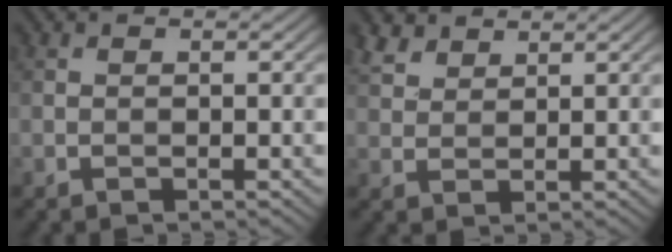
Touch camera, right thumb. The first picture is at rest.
{"total": 3.3, "force": [2.5, 1.6, 1.3], "torque": [-0.036, 0.006, 0.058]}